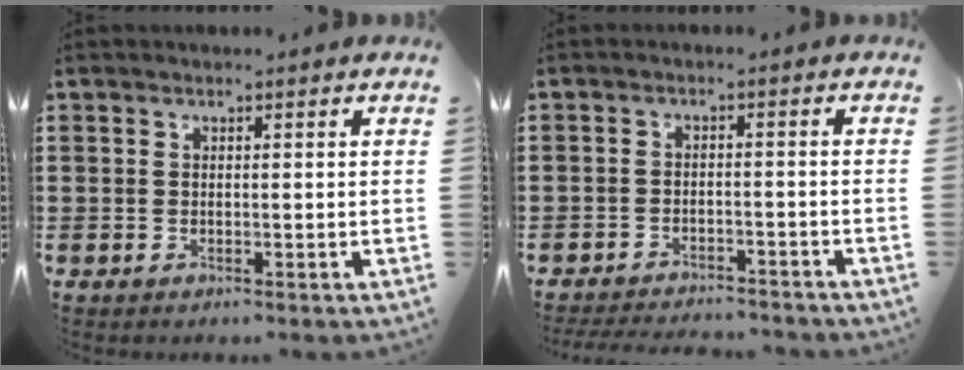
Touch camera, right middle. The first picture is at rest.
{"total": 3.3, "force": [-3.3, 0.3, 0.3], "torque": [-0.016, -0.002, -0.071]}